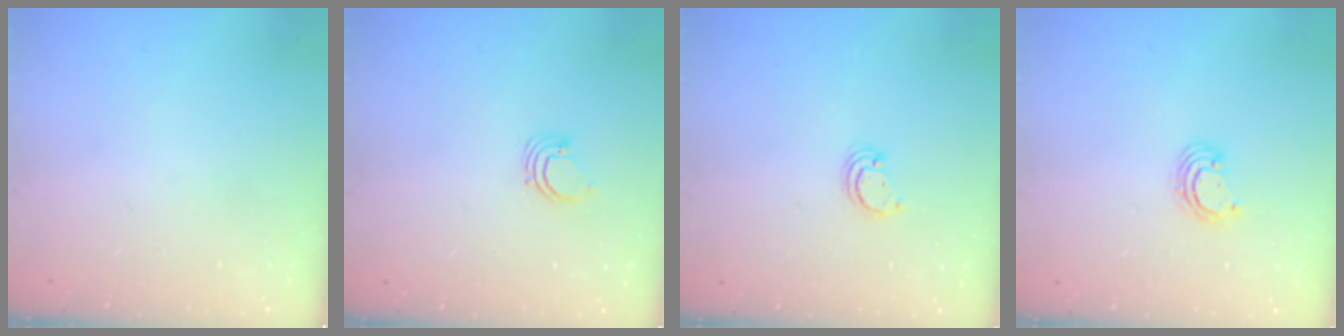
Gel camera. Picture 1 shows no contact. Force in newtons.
{"total": 2.5, "press": 2.5, "slide": 0.1}
{"total": 2.6, "press": 2.6, "slide": 0.2}
{"total": 3.3, "press": 3.3, "slide": 0.4}